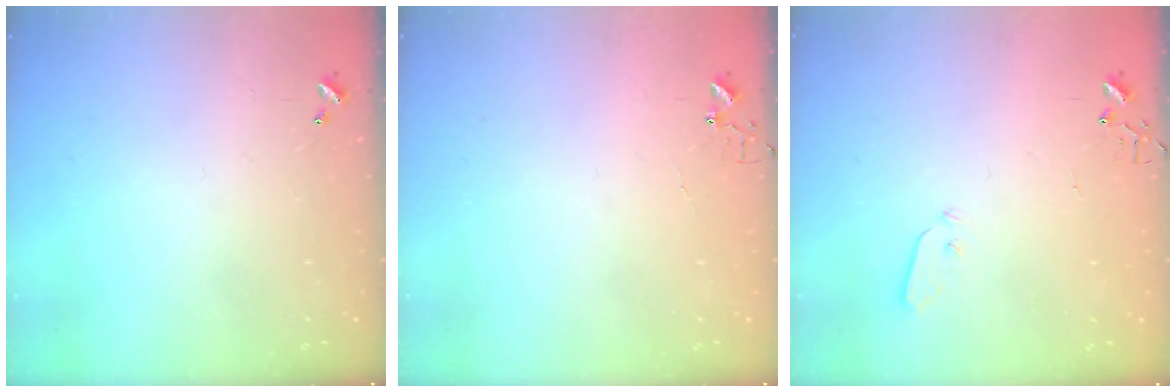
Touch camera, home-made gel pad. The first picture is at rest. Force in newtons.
{"total": 3.9, "press": 3.9, "slide": 0.3}
{"total": 3.8, "press": 3.8, "slide": 0.1}